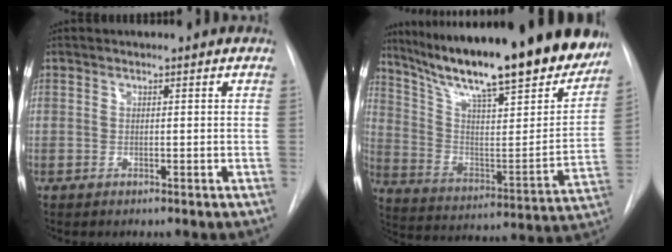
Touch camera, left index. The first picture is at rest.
{"total": 28.1, "force": [23.1, 4.7, 15.4], "torque": [-0.251, -0.040, 0.333]}